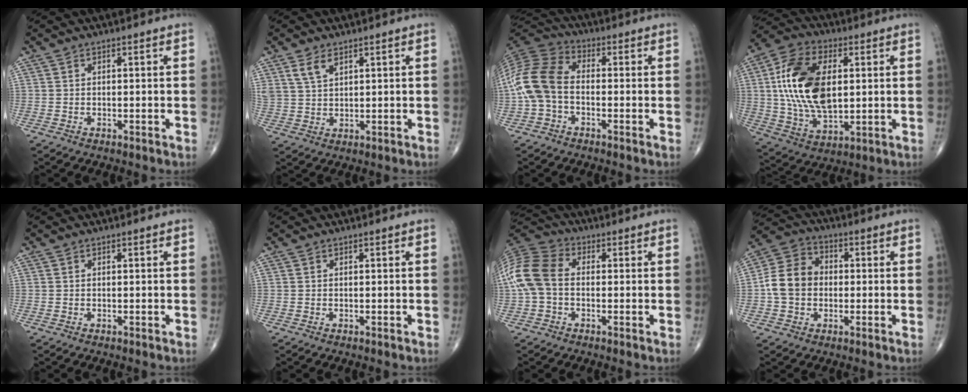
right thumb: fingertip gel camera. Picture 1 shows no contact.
{"total": 4.4, "force": [2.7, 2.3, 2.6], "torque": [-0.049, -0.010, 0.060]}
{"total": 12.6, "force": [-1.7, 8.2, 9.3], "torque": [-0.201, 0.034, -0.045]}
{"total": 19.0, "force": [2.6, 10.9, 15.4], "torque": [-0.286, -0.003, 0.051]}
{"total": 0.0}
{"total": 0.0}
{"total": 11.8, "force": [-0.4, 8.1, 8.5], "torque": [-0.188, 0.030, -0.019]}
{"total": 9.9, "force": [-0.7, 8.0, 5.8], "torque": [-0.096, 0.031, -0.023]}